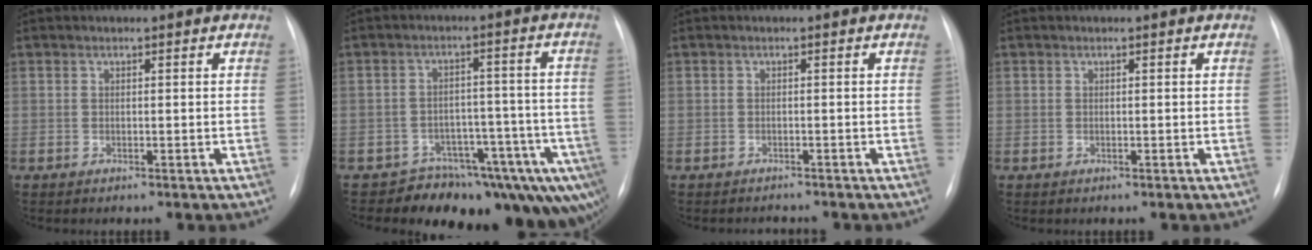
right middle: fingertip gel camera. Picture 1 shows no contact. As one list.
[{"total": 14.3, "force": [-11.4, 6.6, 5.5], "torque": [-0.007, 0.056, -0.138]}, {"total": 1.4, "force": [-1.4, 0.2, -0.1], "torque": [0.004, -0.006, -0.016]}, {"total": 0.0}]